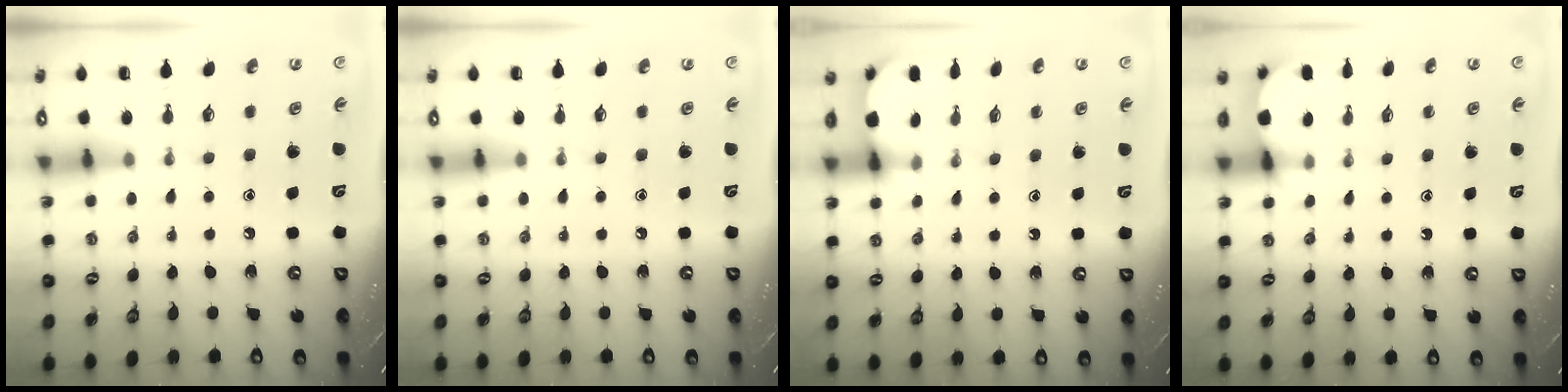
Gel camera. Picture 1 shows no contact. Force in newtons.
{"total": 0.0}
{"total": 2.7, "press": 2.7, "slide": 0.3}
{"total": 2.1, "press": 2.1, "slide": 0.1}